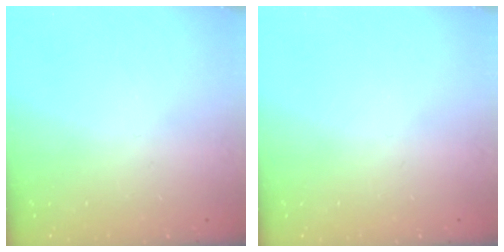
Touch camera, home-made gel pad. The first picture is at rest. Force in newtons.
{"total": 0.0}